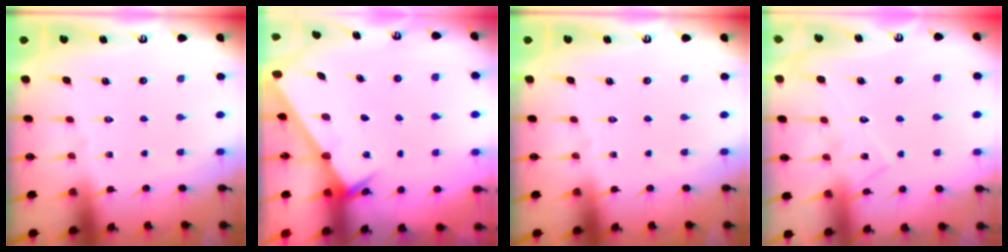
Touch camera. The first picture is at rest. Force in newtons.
{"total": 1.9, "press": 1.9, "slide": 0.1}
{"total": 0.0}
{"total": 10.1, "press": 10.1, "slide": 0.7}